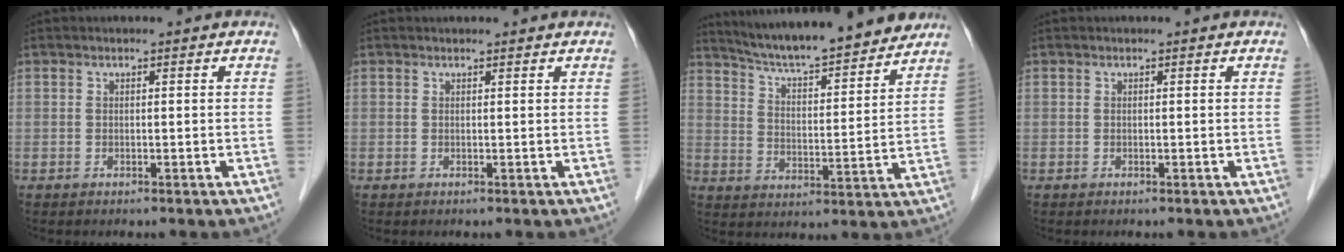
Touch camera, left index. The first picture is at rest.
{"total": 2.1, "force": [2.1, 0.4, 0.3], "torque": [-0.012, 0.015, 0.022]}
{"total": 17.7, "force": [16.0, 1.7, 7.3], "torque": [-0.116, 0.004, 0.240]}
{"total": 0.0}